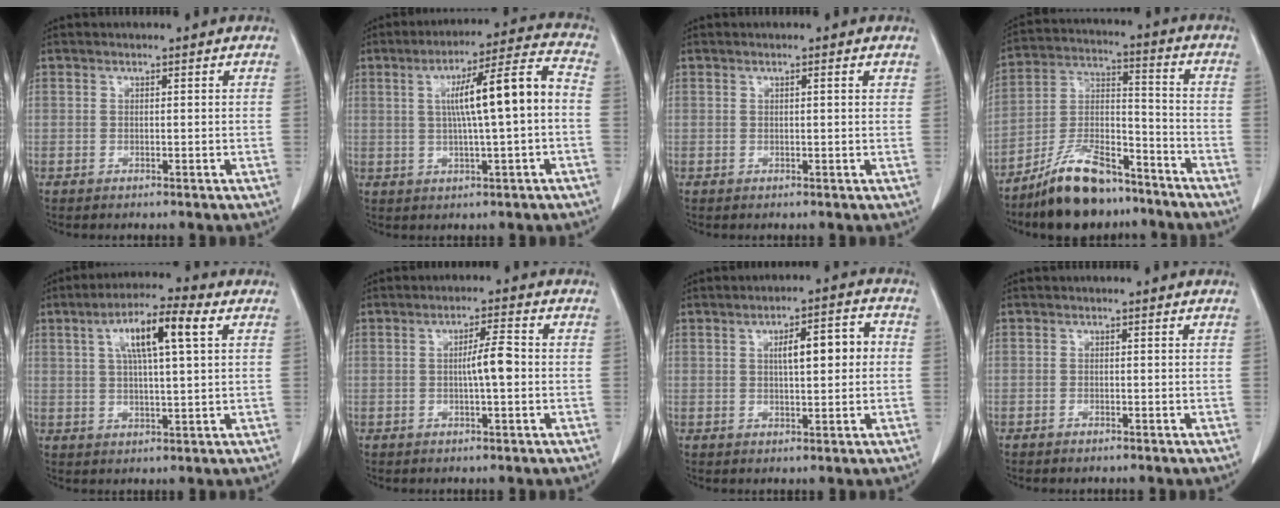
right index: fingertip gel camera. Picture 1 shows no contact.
{"total": 11.6, "force": [0.3, 0.4, 11.6], "torque": [-0.184, 0.022, 0.004]}
{"total": 1.1, "force": [0.6, 0.1, 1.0], "torque": [-0.017, 0.002, 0.005]}
{"total": 13.5, "force": [-10.5, 4.5, 7.1], "torque": [-0.139, 0.011, -0.192]}
{"total": 9.9, "force": [3.4, 1.3, 9.2], "torque": [-0.166, 0.020, 0.055]}
{"total": 4.2, "force": [-0.2, 0.3, 4.2], "torque": [-0.069, 0.007, -0.003]}
{"total": 6.8, "force": [0.8, 1.7, 6.5], "torque": [-0.101, 0.021, 0.014]}
{"total": 0.7, "force": [-0.6, 0.2, 0.3], "torque": [-0.010, -0.001, -0.008]}